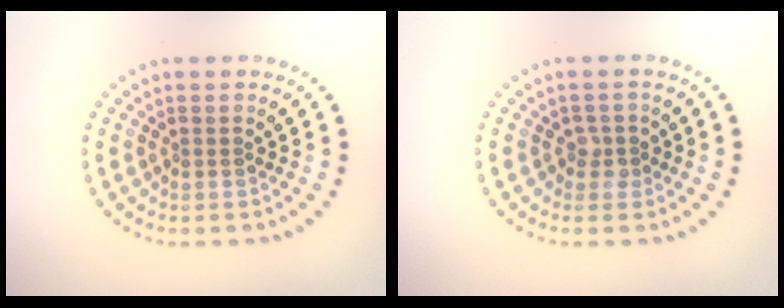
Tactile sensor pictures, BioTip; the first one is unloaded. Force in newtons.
{"total": 1.3, "press": 1.2, "slide": 0.6}